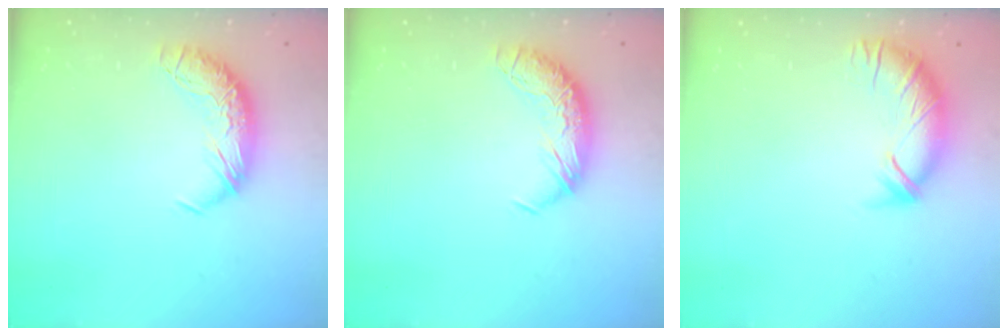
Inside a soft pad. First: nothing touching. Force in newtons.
{"total": 0.0}
{"total": 3.3, "press": 3.1, "slide": 1.2}